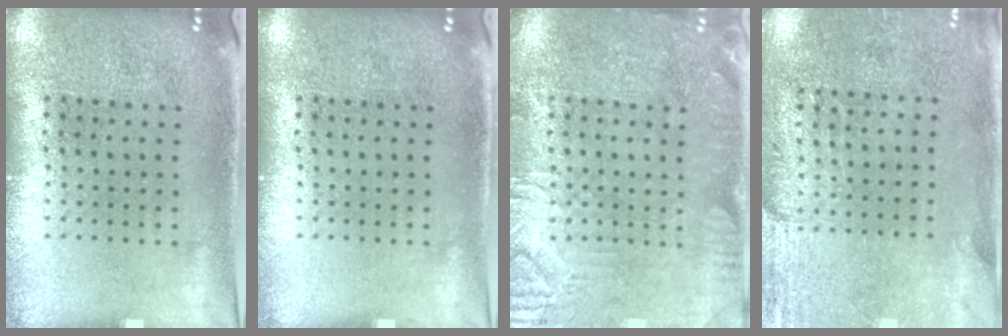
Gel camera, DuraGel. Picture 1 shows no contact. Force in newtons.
{"total": 0.0}
{"total": 3.5, "press": 3.5, "slide": 0.4}
{"total": 2.7, "press": 2.3, "slide": 1.4}